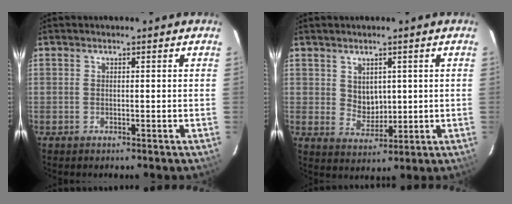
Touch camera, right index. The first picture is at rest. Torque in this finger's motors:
{"motor_torque": [0.09, 0.06, 0.20, 0.01]}